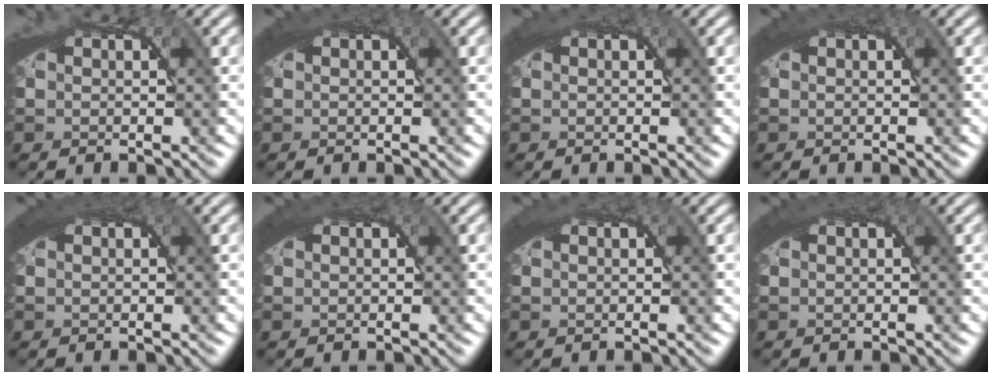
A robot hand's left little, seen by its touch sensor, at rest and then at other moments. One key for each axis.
{"total": 2.6, "fx": 1.3, "fy": 0.7, "fz": 2.2, "tx": -0.026, "ty": 0.012, "tz": 0.016}
{"total": 2.1, "fx": 1.1, "fy": 0.5, "fz": 1.7, "tx": -0.019, "ty": 0.009, "tz": 0.014}
{"total": 2.6, "fx": 1.3, "fy": 0.6, "fz": 2.1, "tx": -0.025, "ty": 0.012, "tz": 0.016}
{"total": 2.9, "fx": 1.4, "fy": 0.8, "fz": 2.4, "tx": -0.026, "ty": 0.014, "tz": 0.016}
{"total": 2.8, "fx": 1.4, "fy": 0.7, "fz": 2.3, "tx": -0.026, "ty": 0.013, "tz": 0.016}
{"total": 1.9, "fx": 1.0, "fy": 0.4, "fz": 1.5, "tx": -0.018, "ty": 0.008, "tz": 0.012}
{"total": 2.5, "fx": 1.3, "fy": 0.6, "fz": 2.0, "tx": -0.022, "ty": 0.012, "tz": 0.016}